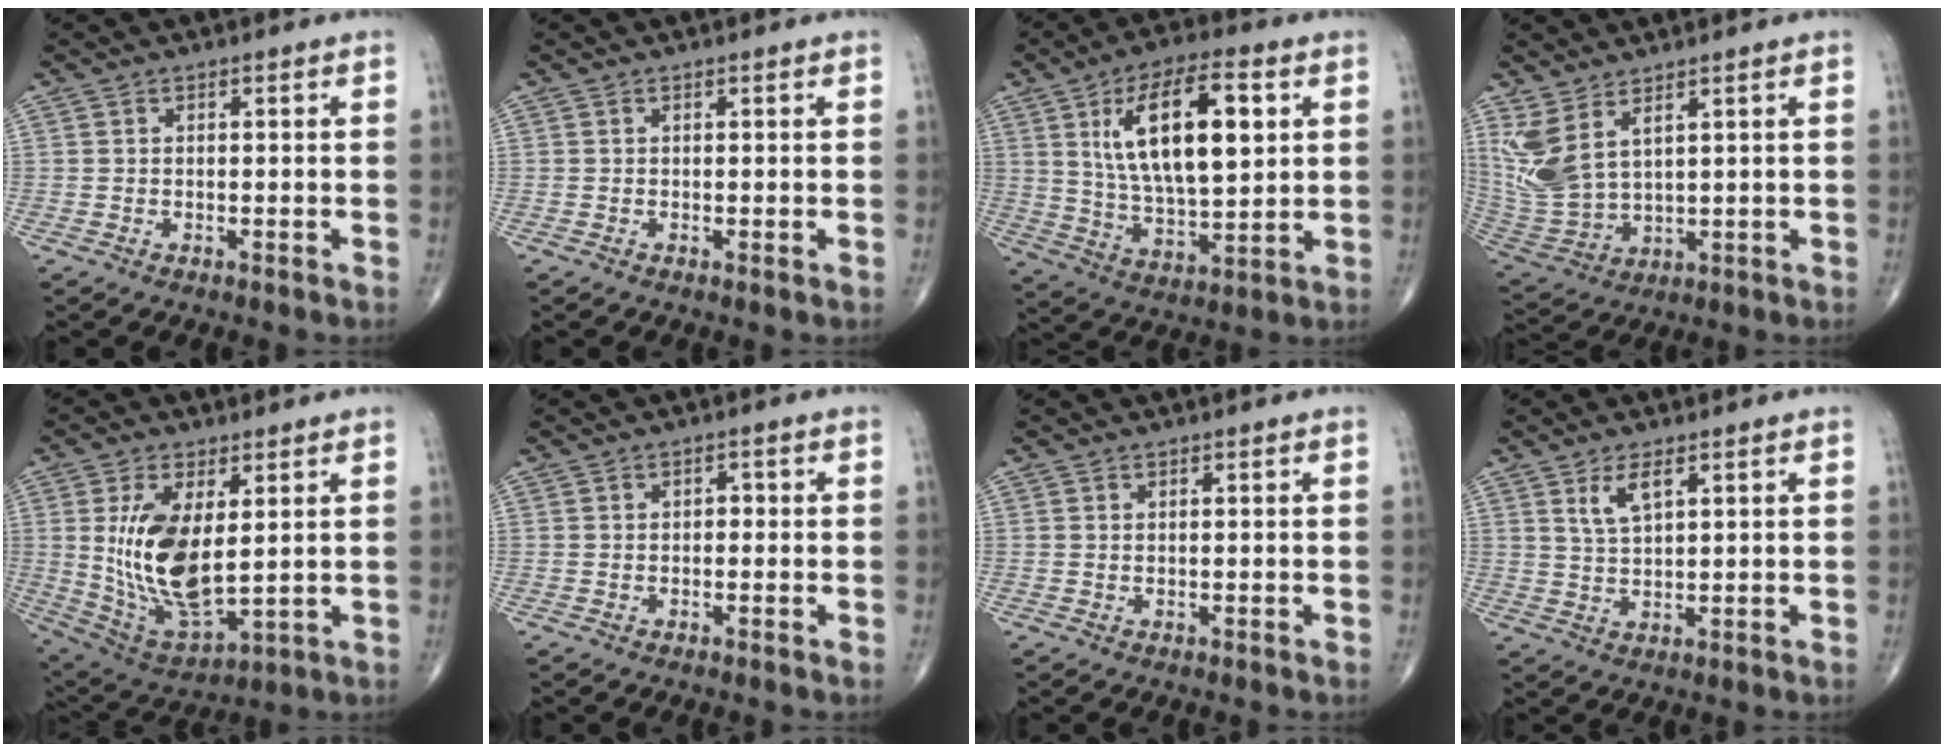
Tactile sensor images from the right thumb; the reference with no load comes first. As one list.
[{"total": 0.0}, {"total": 18.6, "force": [5.4, 7.7, 16.0], "torque": [-0.259, -0.013, 0.097]}, {"total": 9.8, "force": [5.0, 4.4, 7.3], "torque": [-0.164, -0.026, 0.121]}, {"total": 15.7, "force": [2.4, 7.5, 13.6], "torque": [-0.256, -0.023, 0.065]}, {"total": 1.1, "force": [0.0, 0.9, 0.7], "torque": [-0.003, 0.003, -0.005]}, {"total": 0.0}, {"total": 4.4, "force": [2.3, 1.5, 3.4], "torque": [-0.065, -0.011, 0.049]}]